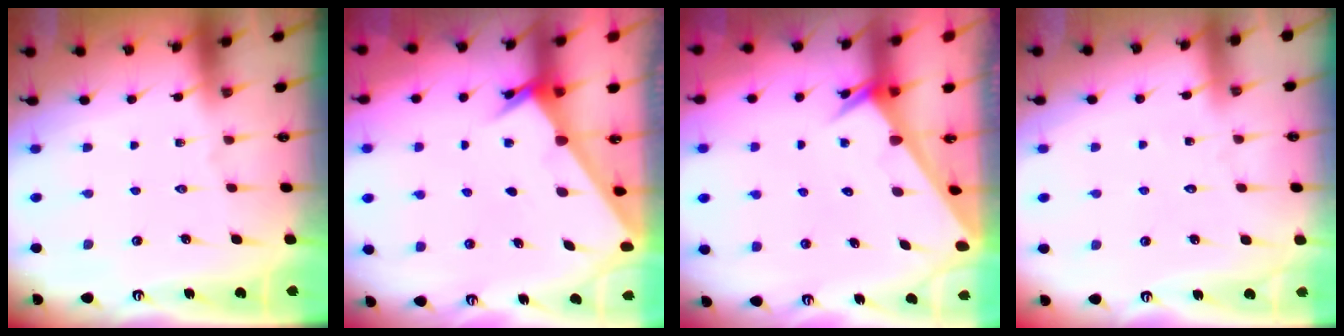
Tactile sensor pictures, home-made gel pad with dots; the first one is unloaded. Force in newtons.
{"total": 2.4, "press": 2.3, "slide": 0.2}
{"total": 2.5, "press": 2.5, "slide": 0.1}
{"total": 2.8, "press": 2.8, "slide": 0.3}